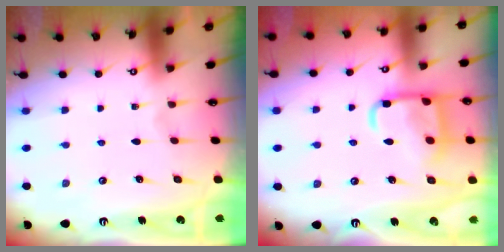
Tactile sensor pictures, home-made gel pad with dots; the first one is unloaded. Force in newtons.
{"total": 12.6, "press": 12.6, "slide": 0.9}